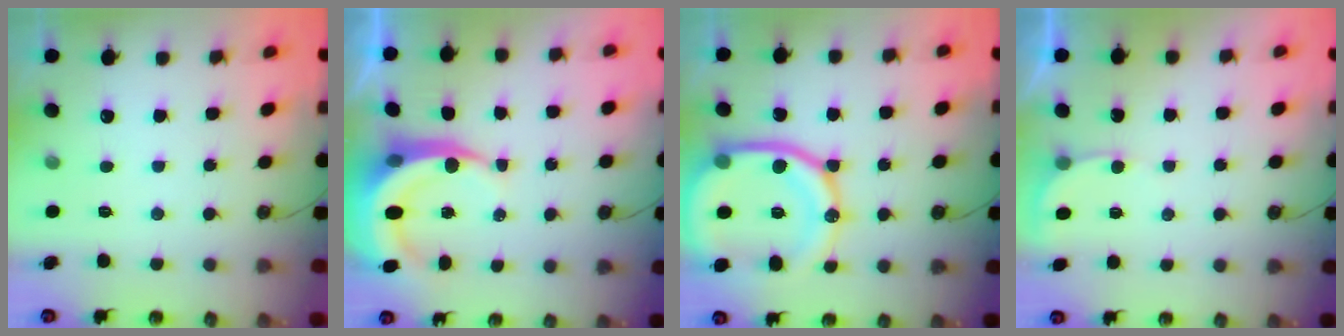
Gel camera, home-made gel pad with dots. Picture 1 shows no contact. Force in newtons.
{"total": 8.9, "press": 8.8, "slide": 1.4}
{"total": 19.9, "press": 19.7, "slide": 2.4}
{"total": 3.2, "press": 3.2, "slide": 0.3}